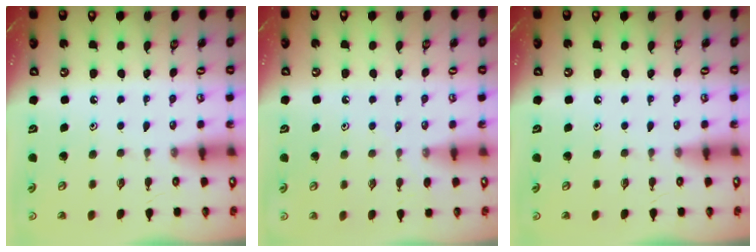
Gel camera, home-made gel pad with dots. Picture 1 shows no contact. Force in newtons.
{"total": 3.5, "press": 3.4, "slide": 0.7}
{"total": 0.0}